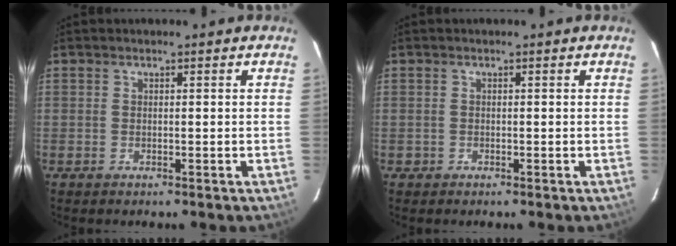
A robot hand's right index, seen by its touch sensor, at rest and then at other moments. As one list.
[{"total": 0.9, "force": [-0.4, 0.8, -0.1], "torque": [0.000, 0.004, -0.004]}]